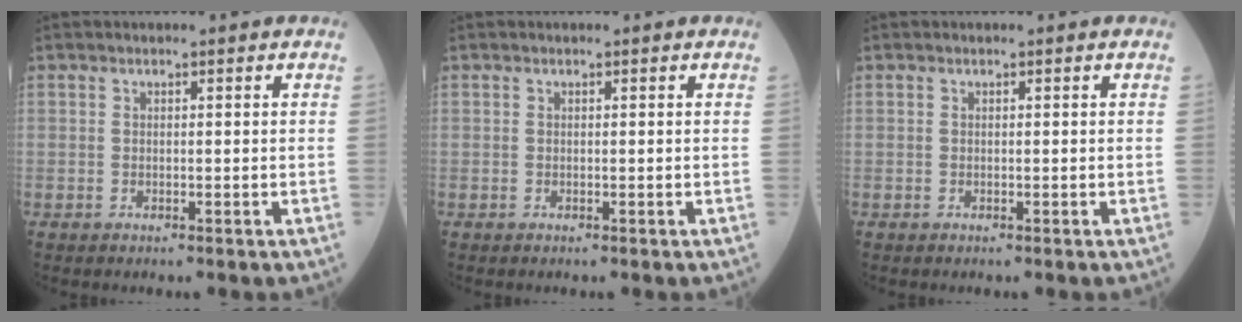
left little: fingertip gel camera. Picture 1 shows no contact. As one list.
[{"total": 0.0}, {"total": 0.0}]